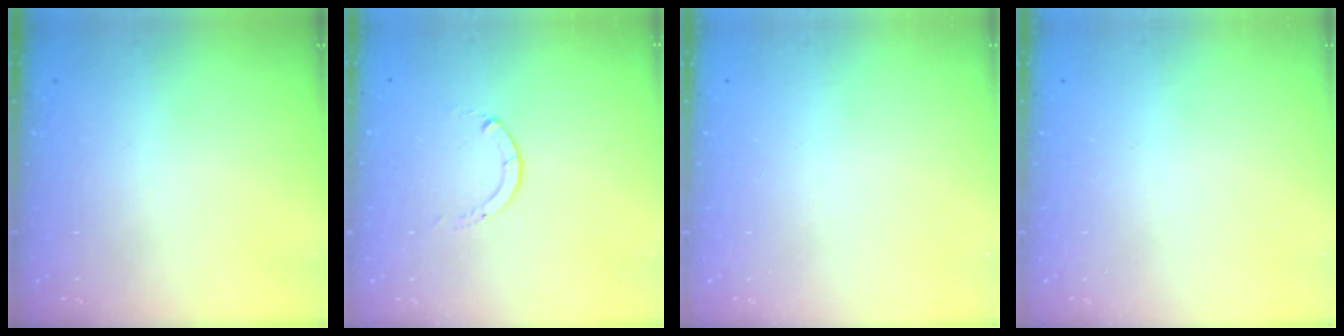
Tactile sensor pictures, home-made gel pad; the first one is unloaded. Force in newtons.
{"total": 0.0}
{"total": 0.0}
{"total": 0.0}